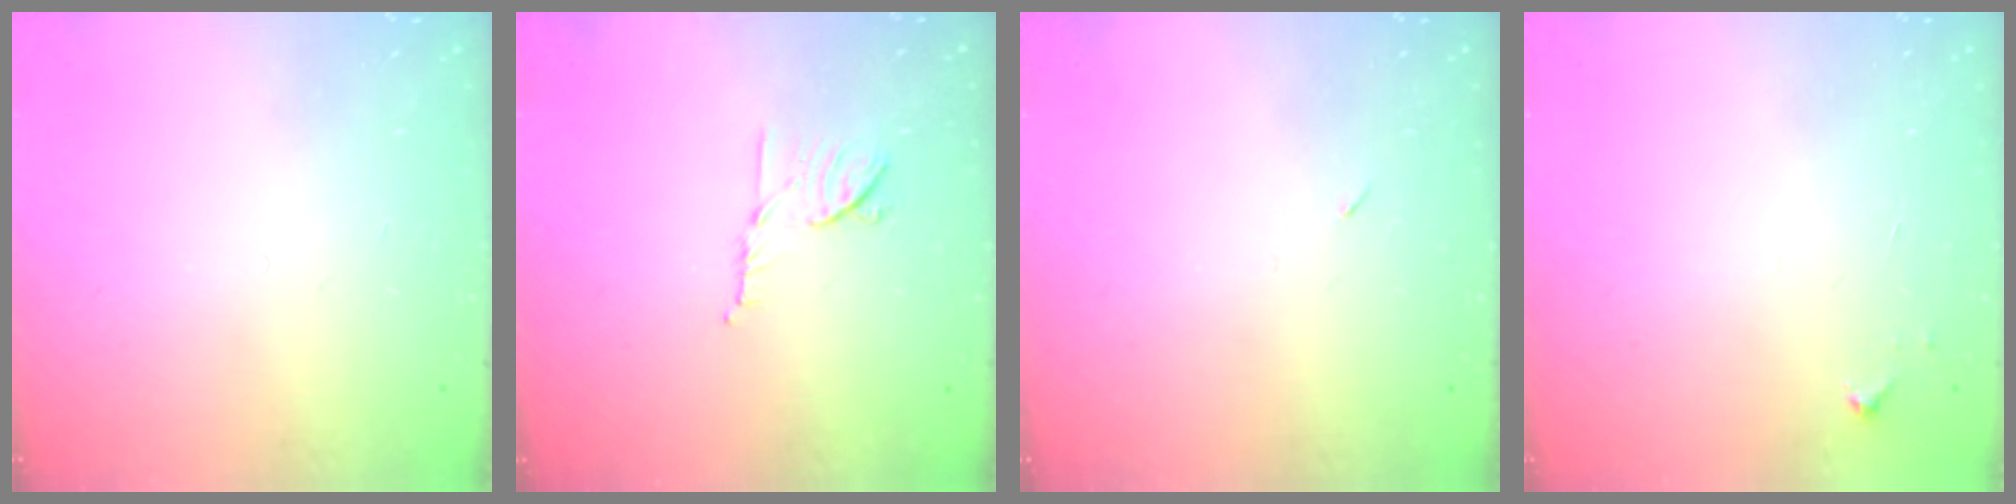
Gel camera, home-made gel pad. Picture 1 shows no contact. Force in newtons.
{"total": 8.0, "press": 7.9, "slide": 1.0}
{"total": 2.2, "press": 1.8, "slide": 1.2}
{"total": 3.3, "press": 3.2, "slide": 0.4}